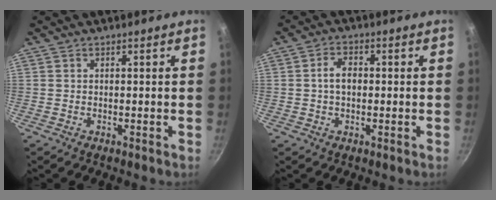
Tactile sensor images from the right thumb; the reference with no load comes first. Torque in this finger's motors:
{"motor_torque": [0.02, 0.01, 0.02, 0.01, 0.14]}